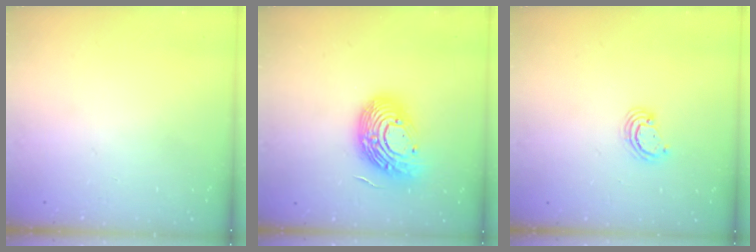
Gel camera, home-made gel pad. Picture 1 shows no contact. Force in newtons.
{"total": 17.0, "press": 16.9, "slide": 1.2}
{"total": 3.2, "press": 3.1, "slide": 0.3}